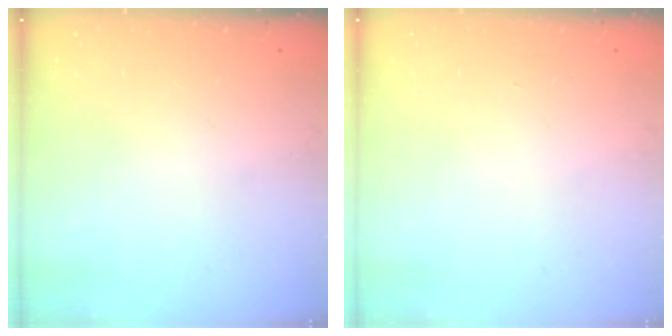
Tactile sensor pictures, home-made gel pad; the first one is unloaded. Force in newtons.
{"total": 0.0}